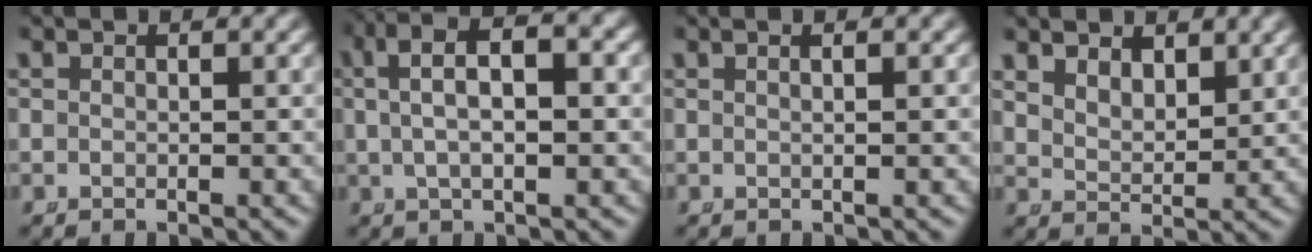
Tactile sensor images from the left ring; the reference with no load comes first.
{"total": 6.1, "force": [2.0, 2.7, 5.0], "torque": [-0.072, 0.023, 0.022]}
{"total": 1.0, "force": [0.3, -0.3, 1.0], "torque": [-0.014, 0.003, 0.005]}
{"total": 3.8, "force": [2.9, 1.9, 1.6], "torque": [-0.038, -0.013, 0.058]}